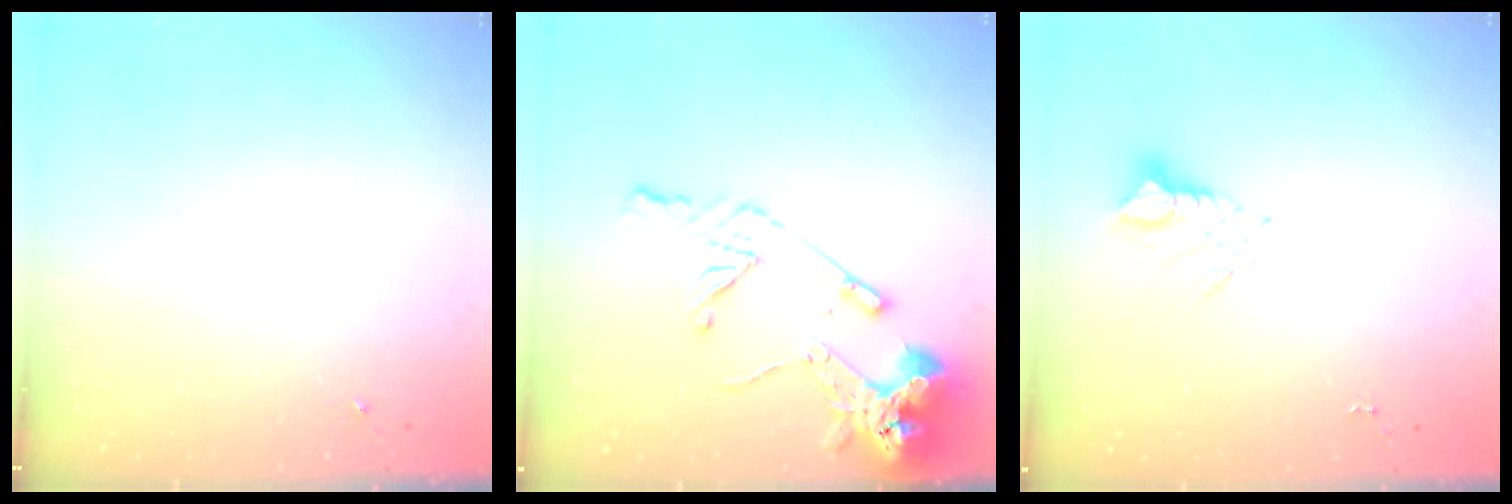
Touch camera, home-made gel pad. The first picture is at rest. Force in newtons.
{"total": 14.9, "press": 14.8, "slide": 2.0}
{"total": 3.8, "press": 3.8, "slide": 0.2}